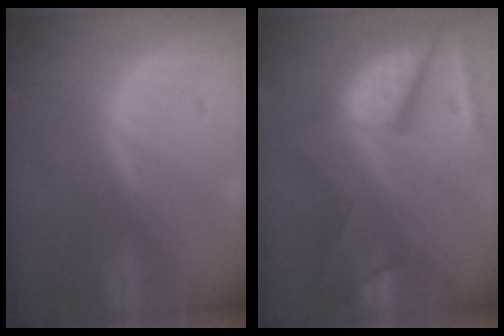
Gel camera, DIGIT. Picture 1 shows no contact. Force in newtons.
{"total": 12.1, "press": 9.9, "slide": 7.0}